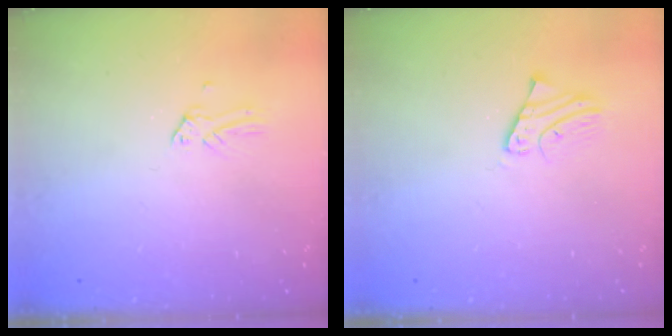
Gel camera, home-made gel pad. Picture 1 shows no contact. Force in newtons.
{"total": 2.4, "press": 2.4, "slide": 0.1}